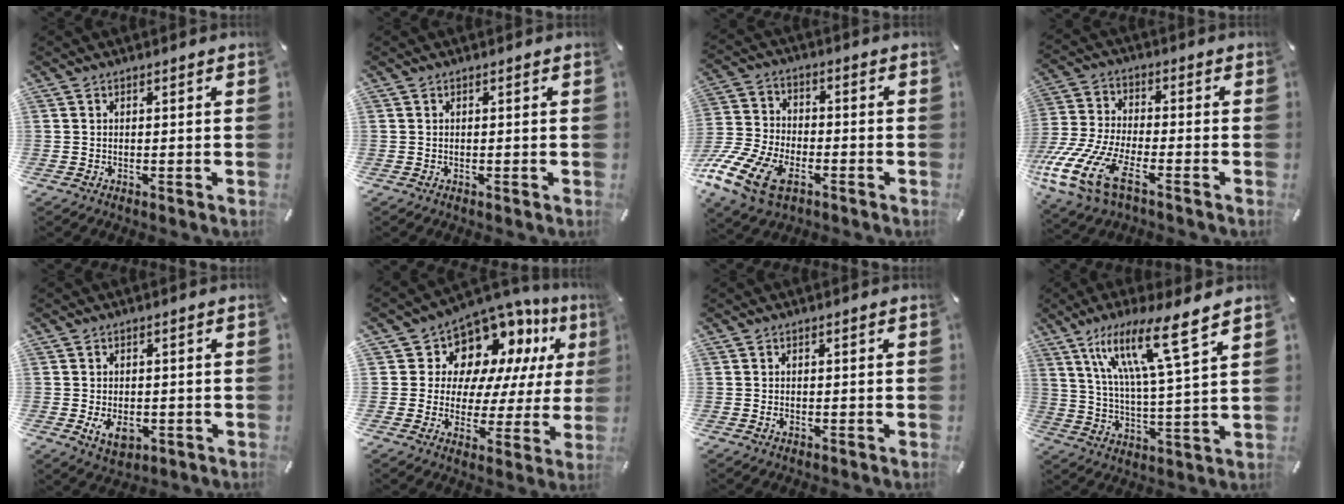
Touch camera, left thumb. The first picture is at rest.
{"total": 0.0}
{"total": 15.1, "force": [-8.2, 8.6, 9.3], "torque": [-0.200, 0.037, -0.147]}
{"total": 15.3, "force": [-8.1, 6.5, 11.1], "torque": [-0.241, 0.020, -0.142]}
{"total": 4.7, "force": [-1.0, 3.2, 3.2], "torque": [-0.059, -0.009, -0.020]}
{"total": 12.2, "force": [8.0, 8.4, 3.7], "torque": [-0.060, -0.077, 0.145]}
{"total": 0.6, "force": [-0.1, 0.4, 0.5], "torque": [-0.011, 0.000, -0.001]}
{"total": 17.4, "force": [10.5, 3.1, 13.5], "torque": [-0.256, -0.045, 0.164]}